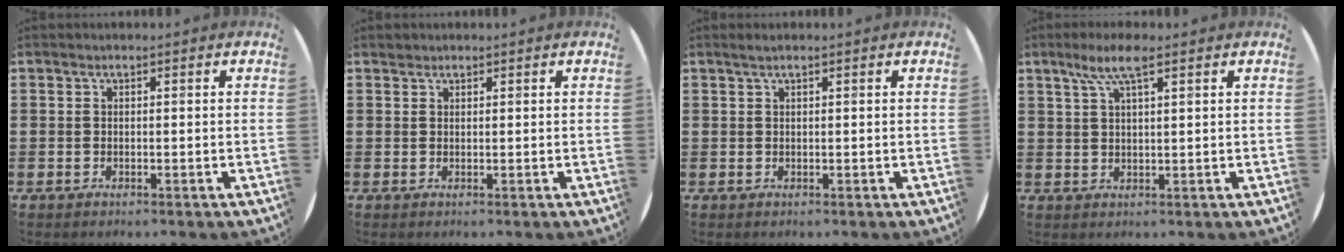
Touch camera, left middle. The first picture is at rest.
{"total": 0.7, "force": [0.6, 0.2, -0.1], "torque": [0.000, 0.002, 0.013]}
{"total": 0.7, "force": [0.4, -0.1, 0.5], "torque": [-0.008, 0.001, 0.008]}
{"total": 5.0, "force": [3.0, 1.1, 3.9], "torque": [-0.082, 0.007, 0.052]}